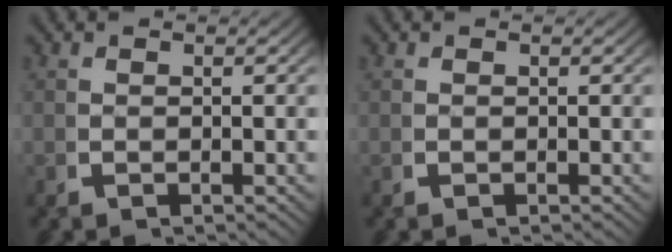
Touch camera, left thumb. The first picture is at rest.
{"total": 0.0}